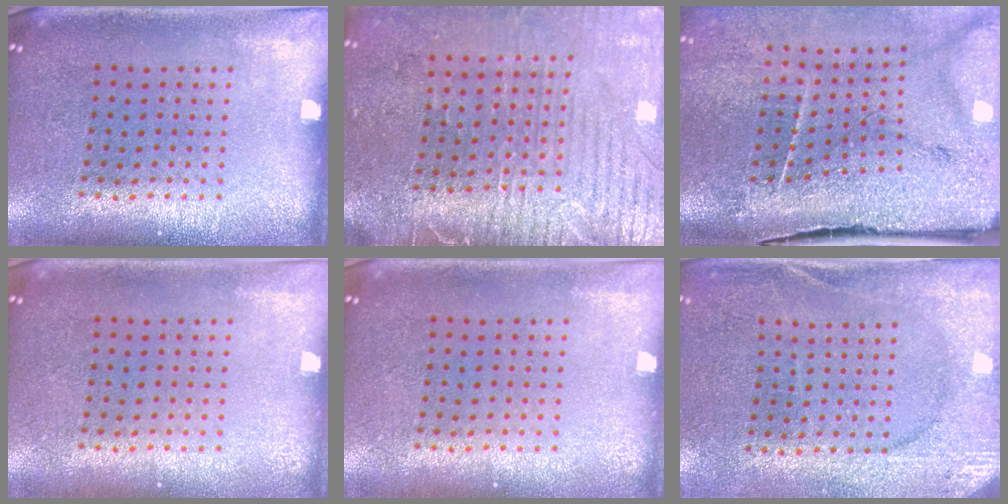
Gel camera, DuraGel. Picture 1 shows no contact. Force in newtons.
{"total": 3.5, "press": 3.3, "slide": 1.3}
{"total": 4.6, "press": 3.8, "slide": 2.7}
{"total": 0.0}
{"total": 0.0}
{"total": 2.6, "press": 2.5, "slide": 0.5}